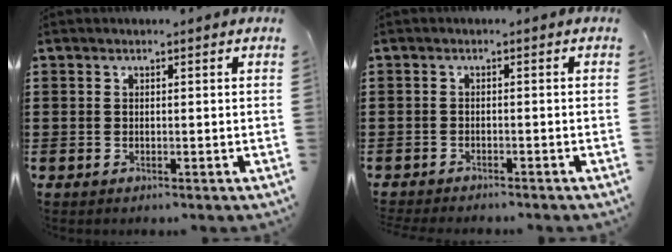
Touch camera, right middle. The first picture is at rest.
{"total": 1.3, "force": [-1.3, 0.0, 0.0], "torque": [-0.004, -0.001, -0.026]}